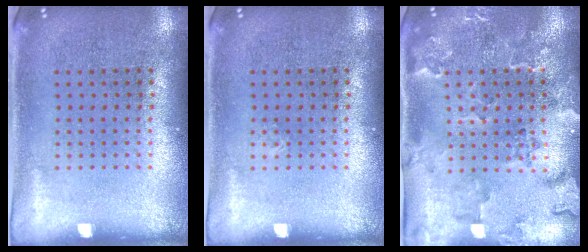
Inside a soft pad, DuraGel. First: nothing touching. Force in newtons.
{"total": 0.0}
{"total": 2.4, "press": 2.2, "slide": 1.1}